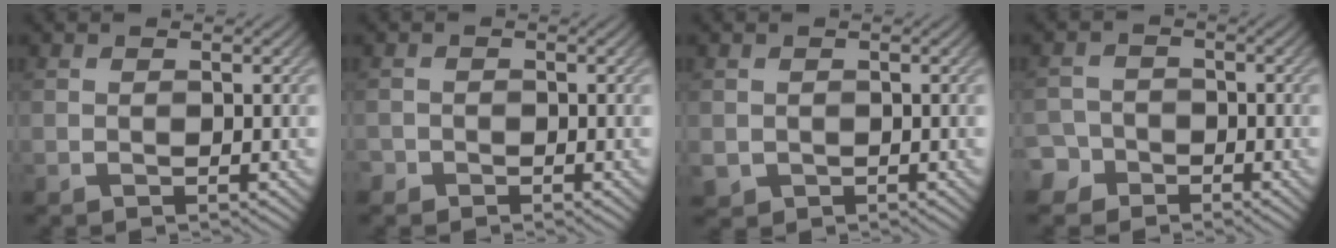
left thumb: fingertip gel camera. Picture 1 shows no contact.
{"total": 1.1, "force": [-0.7, 0.8, 0.0], "torque": [0.007, -0.002, -0.016]}
{"total": 1.3, "force": [0.0, 1.2, 0.2], "torque": [-0.010, -0.012, 0.001]}
{"total": 3.8, "force": [-2.5, 2.9, 0.5], "torque": [0.005, 0.002, -0.054]}